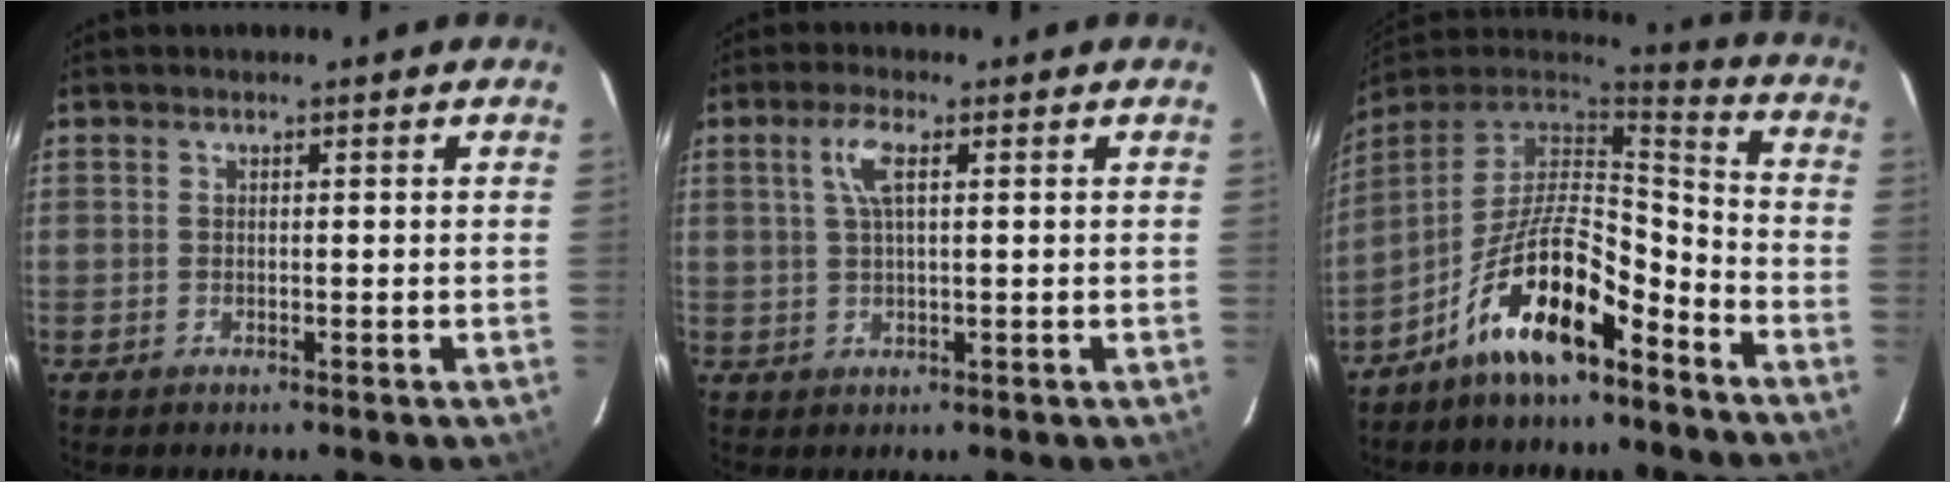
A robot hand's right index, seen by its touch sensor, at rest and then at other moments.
{"total": 4.2, "force": [1.4, 1.0, 3.8], "torque": [-0.078, 0.006, 0.027]}
{"total": 15.0, "force": [-8.8, 5.0, 11.1], "torque": [-0.212, 0.013, -0.163]}